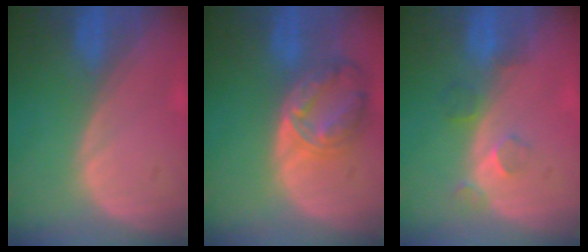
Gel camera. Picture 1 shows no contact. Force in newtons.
{"total": 8.3, "press": 7.1, "slide": 4.2}
{"total": 3.6, "press": 3.2, "slide": 1.7}